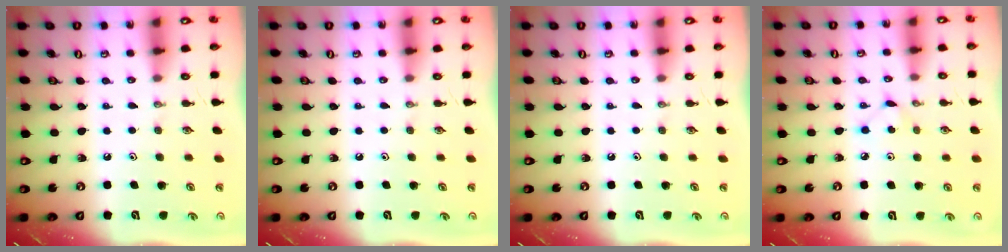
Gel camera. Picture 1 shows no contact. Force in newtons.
{"total": 0.0}
{"total": 0.0}
{"total": 3.3, "press": 3.3, "slide": 0.5}